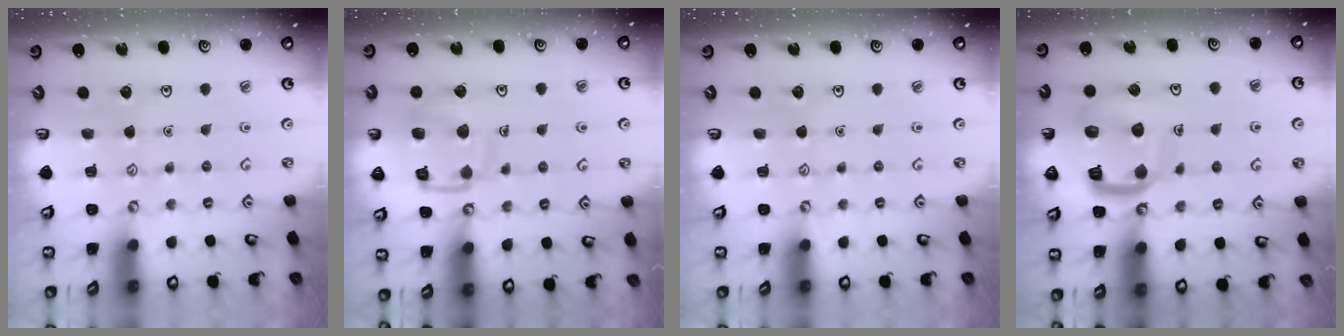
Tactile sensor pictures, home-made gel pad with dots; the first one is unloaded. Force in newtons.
{"total": 12.0, "press": 12.0, "slide": 1.2}
{"total": 0.0}
{"total": 12.5, "press": 12.5, "slide": 1.1}